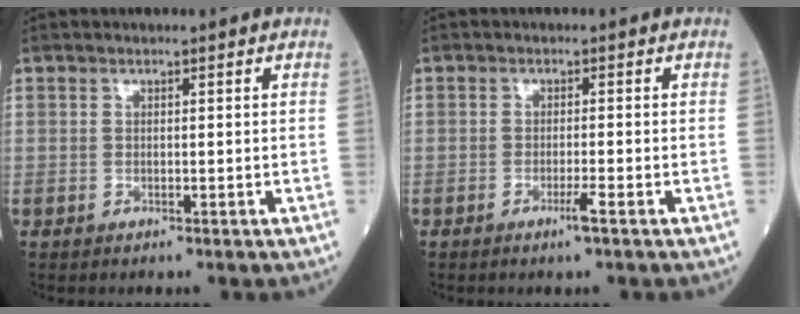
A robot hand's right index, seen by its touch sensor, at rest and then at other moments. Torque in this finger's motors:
{"motor_torque": [0.44, -0.19, 0.21, 0.07]}